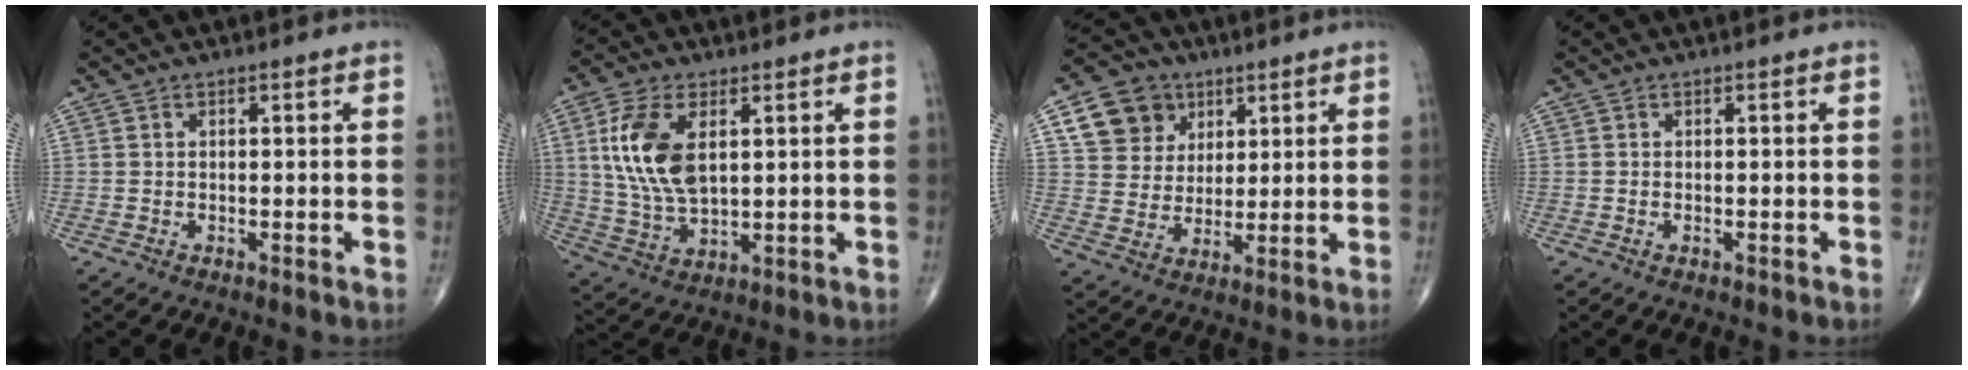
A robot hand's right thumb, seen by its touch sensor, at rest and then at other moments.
{"total": 12.7, "force": [3.4, 6.8, 10.2], "torque": [-0.207, -0.012, 0.073]}
{"total": 11.3, "force": [5.1, 9.4, 3.7], "torque": [-0.034, -0.011, 0.094]}
{"total": 0.5, "force": [-0.2, 0.2, 0.5], "torque": [-0.013, 0.001, -0.002]}